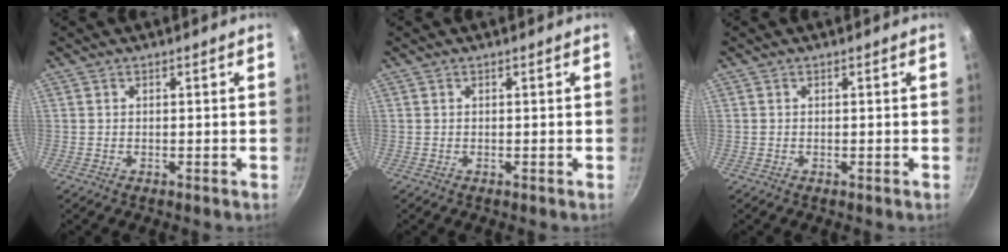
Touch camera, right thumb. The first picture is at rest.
{"total": 0.0}
{"total": 0.0}